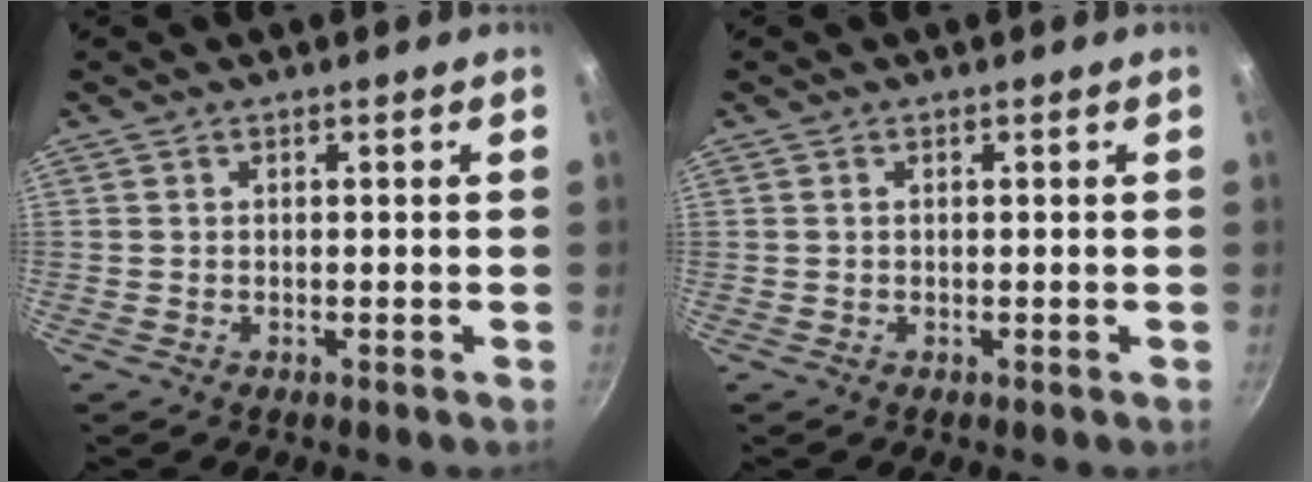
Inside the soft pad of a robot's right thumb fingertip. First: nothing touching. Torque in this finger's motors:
{"motor_torque": [0.39, -0.27, 0.02, -0.08, 0.00]}